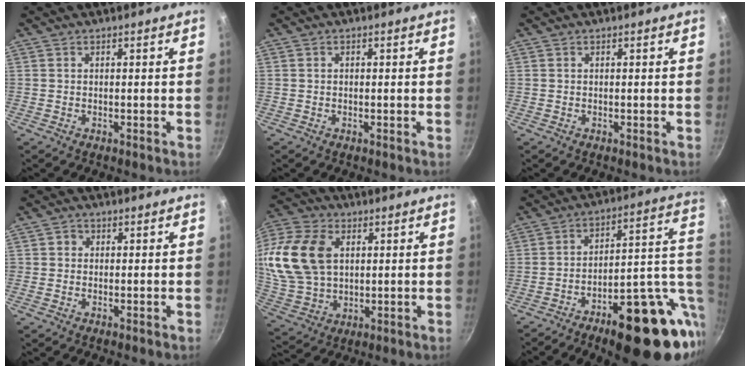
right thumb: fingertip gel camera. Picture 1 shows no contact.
{"total": 0.5, "force": [0.0, 0.5, 0.2], "torque": [-0.002, 0.003, 0.001]}
{"total": 0.0}
{"total": 1.7, "force": [0.1, 1.6, 0.5], "torque": [0.000, 0.002, -0.003]}
{"total": 21.4, "force": [4.6, 15.0, 14.5], "torque": [-0.306, 0.007, 0.092]}
{"total": 24.2, "force": [-6.7, 10.2, 20.9], "torque": [-0.242, 0.027, -0.083]}